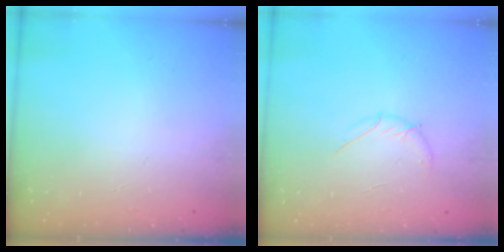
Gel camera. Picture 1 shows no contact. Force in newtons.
{"total": 6.6, "press": 6.3, "slide": 2.0}